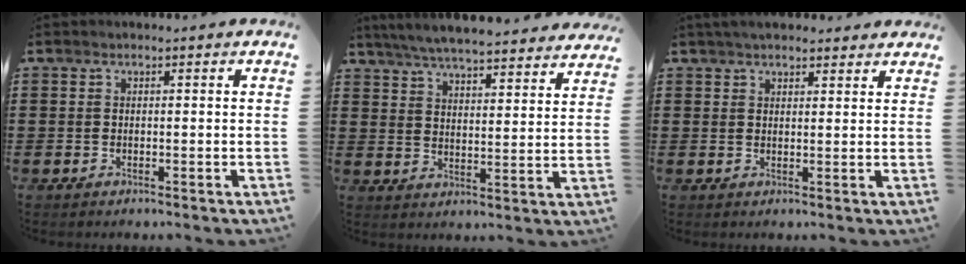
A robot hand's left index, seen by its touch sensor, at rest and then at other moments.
{"total": 6.0, "force": [5.8, -0.2, 1.6], "torque": [-0.055, -0.033, 0.102]}
{"total": 3.2, "force": [2.9, 0.8, 1.0], "torque": [-0.026, 0.001, 0.056]}